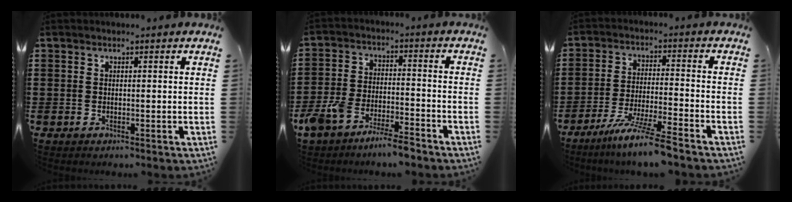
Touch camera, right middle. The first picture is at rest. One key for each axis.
{"total": 7.1, "fx": -6.4, "fy": 1.1, "fz": 2.8, "tx": -0.067, "ty": 0.003, "tz": -0.125}
{"total": 8.1, "fx": -6.7, "fy": -0.6, "fz": 4.5, "tx": -0.089, "ty": -0.017, "tz": -0.125}